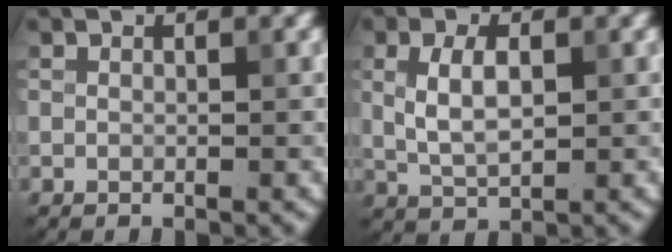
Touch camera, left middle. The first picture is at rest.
{"total": 3.5, "force": [0.5, 1.7, 3.0], "torque": [-0.066, 0.000, 0.012]}